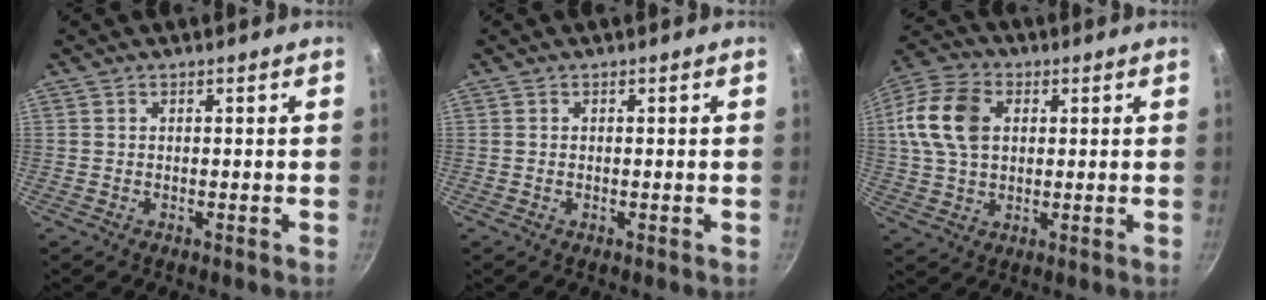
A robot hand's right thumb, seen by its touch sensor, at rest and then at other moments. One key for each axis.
{"total": 0.0}
{"total": 12.7, "fx": 2.6, "fy": 8.8, "fz": 8.8, "tx": -0.159, "ty": 0.011, "tz": 0.037}